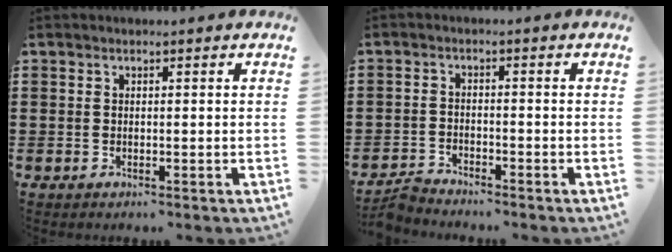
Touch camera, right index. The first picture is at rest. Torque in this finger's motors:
{"motor_torque": [0.28, 0.08, 0.02, 0.01]}